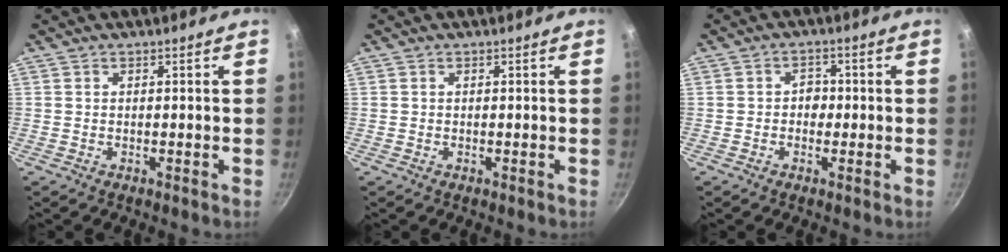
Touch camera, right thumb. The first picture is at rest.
{"total": 0.0}
{"total": 2.9, "force": [-0.3, 2.4, 1.6], "torque": [-0.006, 0.006, -0.009]}